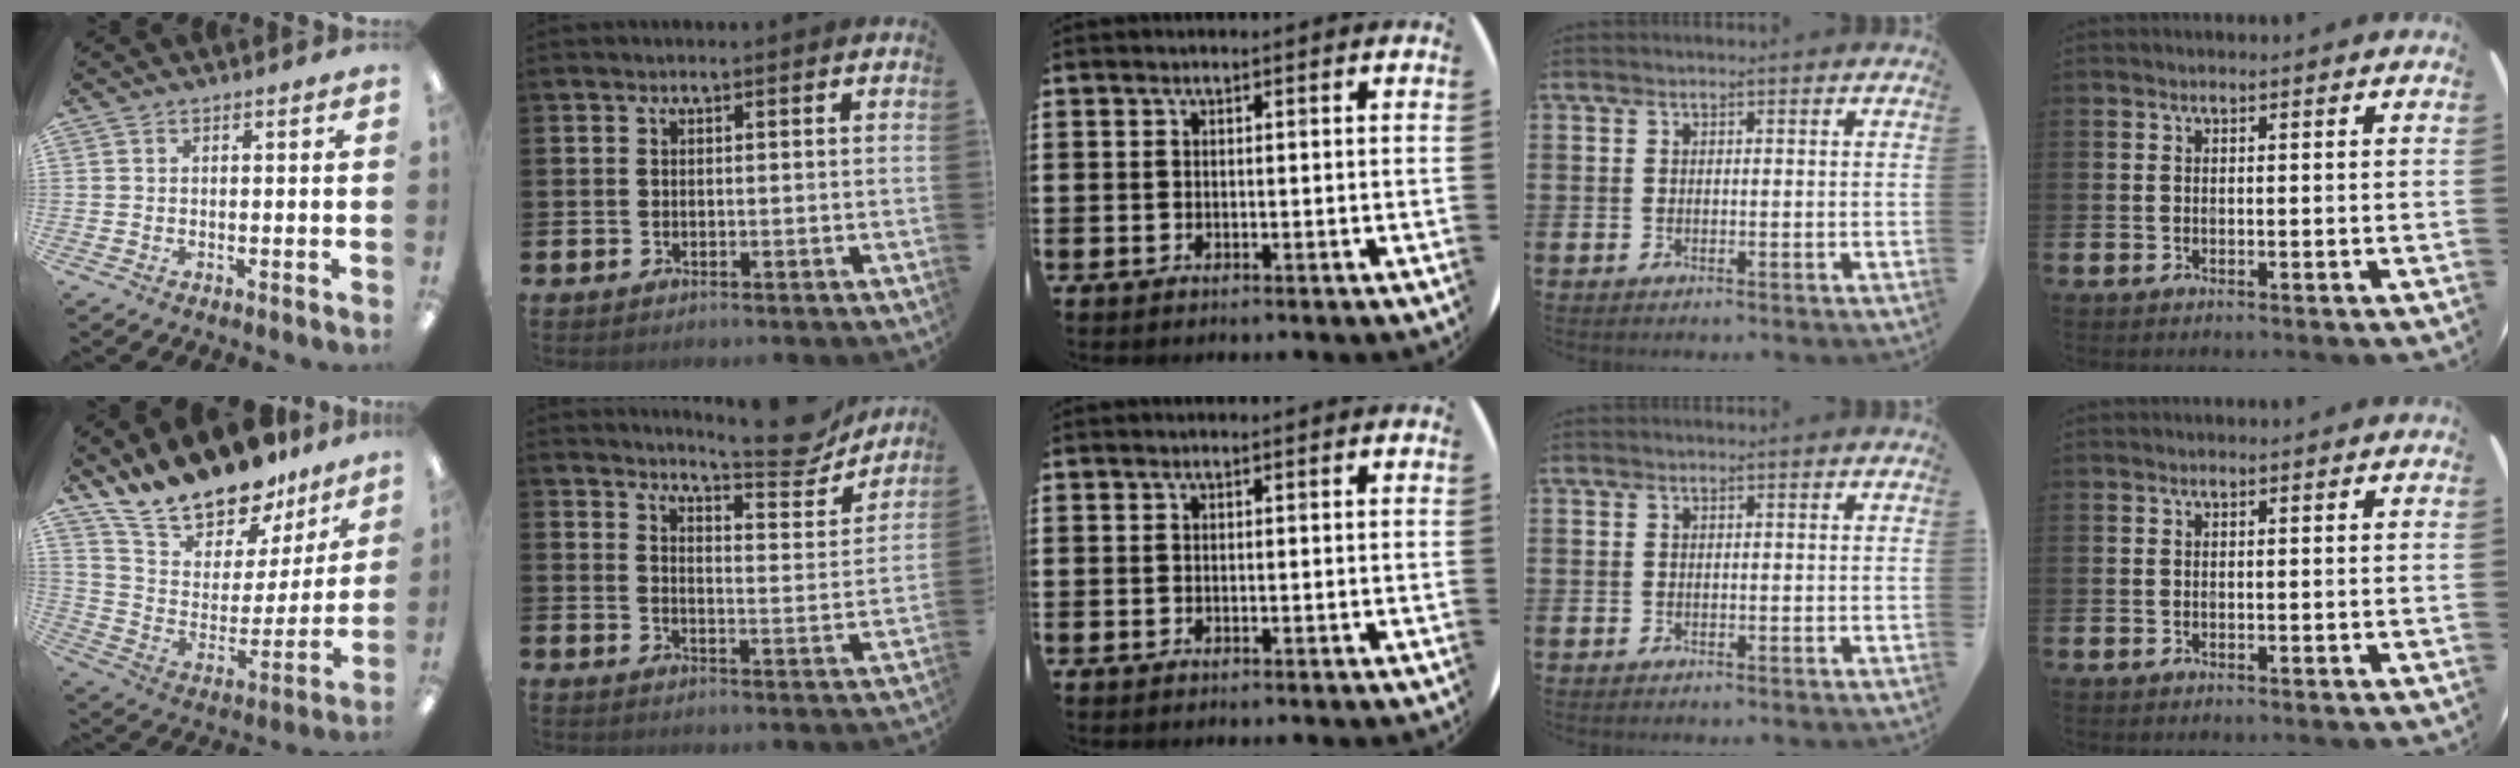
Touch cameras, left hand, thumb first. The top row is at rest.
{"thumb": {"total": 18.0, "force": [16.5, 6.1, 3.9], "torque": [-0.093, -0.138, 0.297]}, "index": {"total": 8.1, "force": [7.7, 1.0, 2.4], "torque": [-0.041, -0.054, 0.132]}}